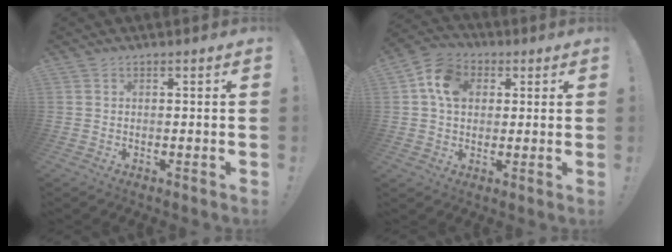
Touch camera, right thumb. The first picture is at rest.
{"total": 11.1, "force": [3.1, 8.7, 6.1], "torque": [-0.098, 0.008, 0.063]}